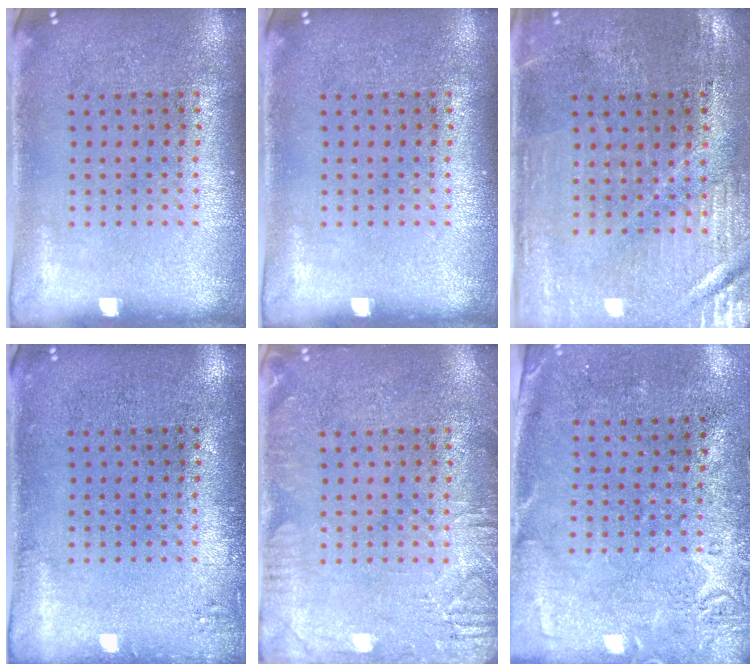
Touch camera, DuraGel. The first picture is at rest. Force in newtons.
{"total": 0.0}
{"total": 0.9, "press": 0.8, "slide": 0.3}
{"total": 1.0, "press": 1.0, "slide": 0.3}
{"total": 2.8, "press": 2.7, "slide": 0.4}
{"total": 2.7, "press": 2.2, "slide": 1.7}